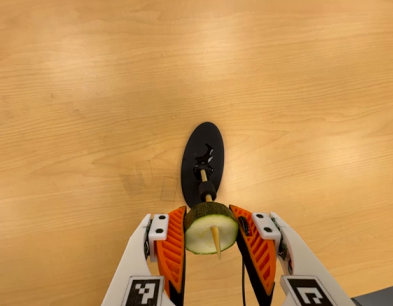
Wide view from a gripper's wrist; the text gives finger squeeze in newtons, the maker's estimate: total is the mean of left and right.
{"total": 11.3, "left": 11.4, "right": 11.2}